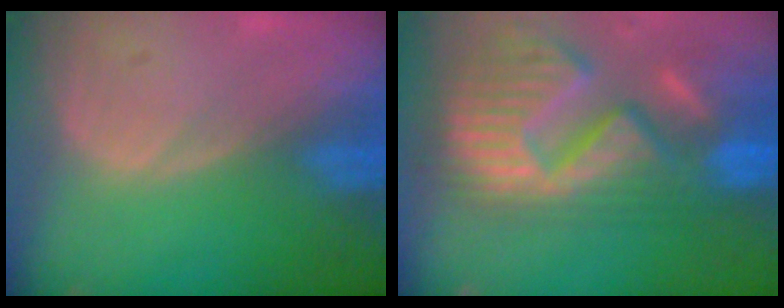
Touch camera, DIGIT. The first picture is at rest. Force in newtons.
{"total": 15.1, "press": 12.6, "slide": 8.3}